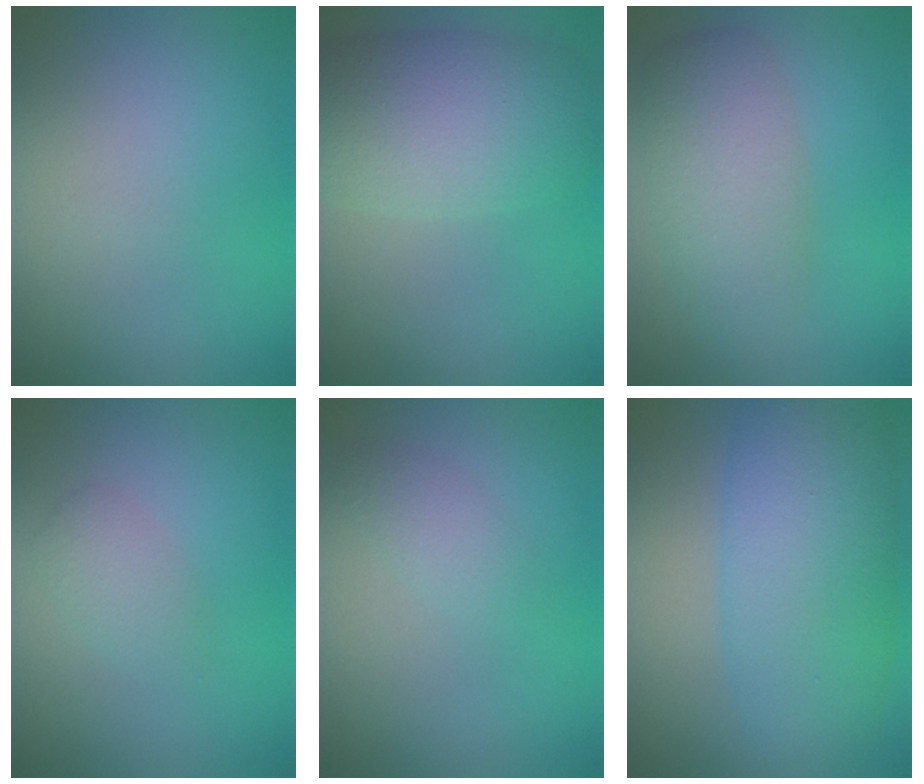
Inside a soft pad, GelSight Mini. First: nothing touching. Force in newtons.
{"total": 6.7, "press": 6.6, "slide": 0.3}
{"total": 4.7, "press": 4.7, "slide": 0.2}
{"total": 1.7, "press": 1.7, "slide": 0.1}
{"total": 1.4, "press": 1.4, "slide": 0.1}
{"total": 8.7, "press": 8.7, "slide": 0.2}